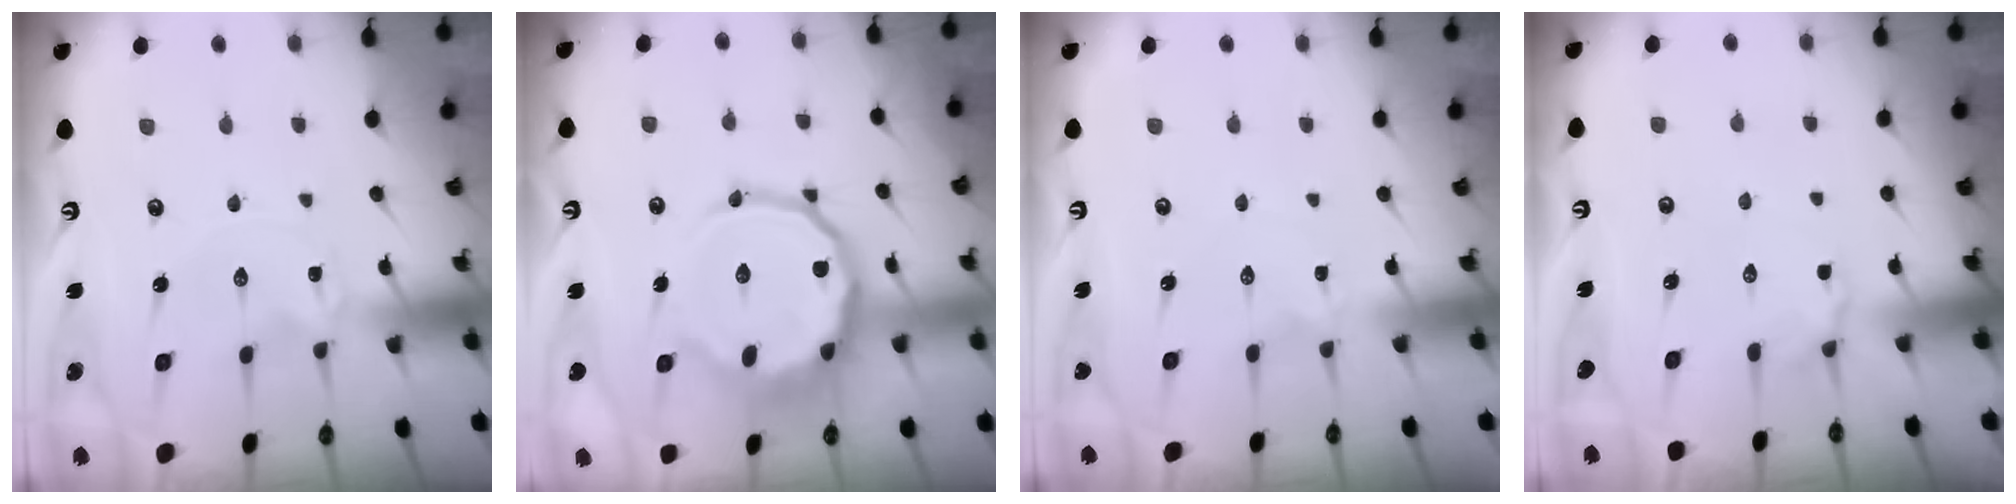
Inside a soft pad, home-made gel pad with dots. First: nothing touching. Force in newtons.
{"total": 16.1, "press": 15.9, "slide": 2.5}
{"total": 1.9, "press": 1.9, "slide": 0.2}
{"total": 5.0, "press": 4.7, "slide": 1.7}